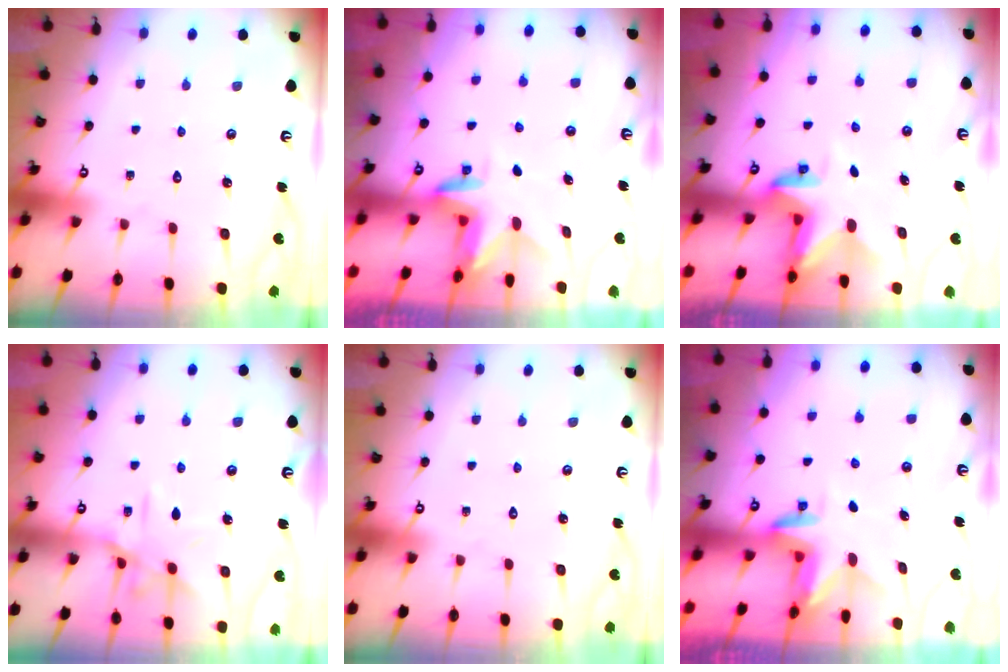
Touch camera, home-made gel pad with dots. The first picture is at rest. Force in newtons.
{"total": 3.0, "press": 3.0, "slide": 0.2}
{"total": 3.1, "press": 3.1, "slide": 0.2}
{"total": 9.6, "press": 9.6, "slide": 0.6}
{"total": 0.0}
{"total": 3.0, "press": 3.0, "slide": 0.2}